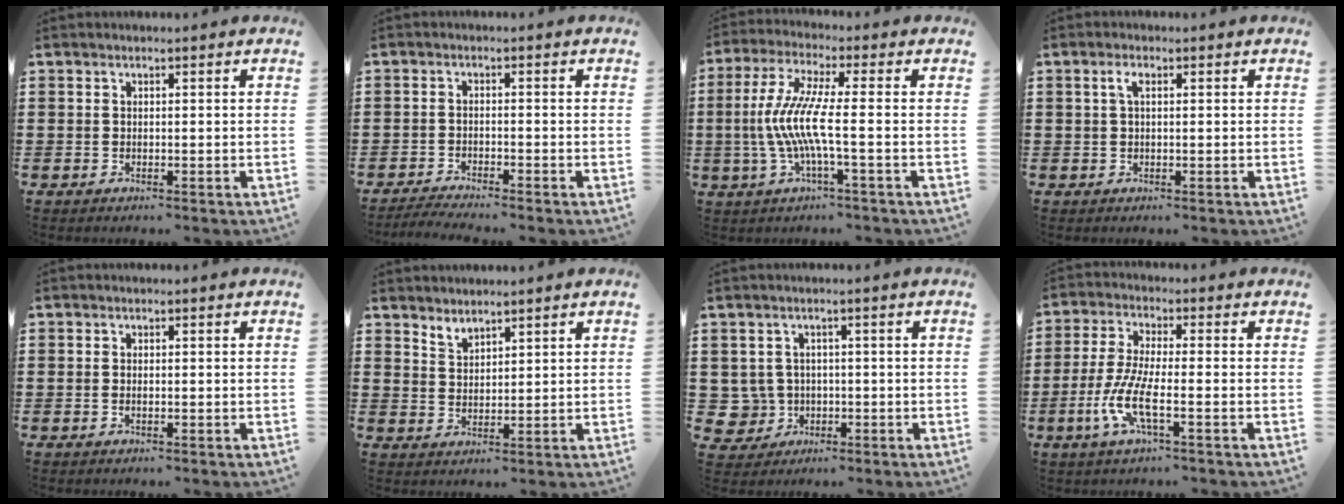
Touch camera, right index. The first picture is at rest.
{"total": 2.1, "force": [-2.1, -0.2, 0.3], "torque": [-0.006, 0.001, -0.043]}
{"total": 8.9, "force": [-1.7, 0.8, 8.7], "torque": [-0.201, -0.021, -0.045]}
{"total": 1.8, "force": [0.5, 0.7, 1.6], "torque": [-0.035, 0.006, 0.007]}
{"total": 0.5, "force": [-0.1, 0.2, 0.5], "torque": [-0.012, -0.003, -0.001]}
{"total": 2.4, "force": [2.3, 0.7, 0.0], "torque": [-0.007, -0.001, 0.044]}
{"total": 3.7, "force": [-0.3, 3.7, 0.5], "torque": [-0.043, 0.004, -0.012]}
{"total": 7.5, "force": [-2.9, 1.5, 6.7], "torque": [-0.161, -0.018, -0.063]}